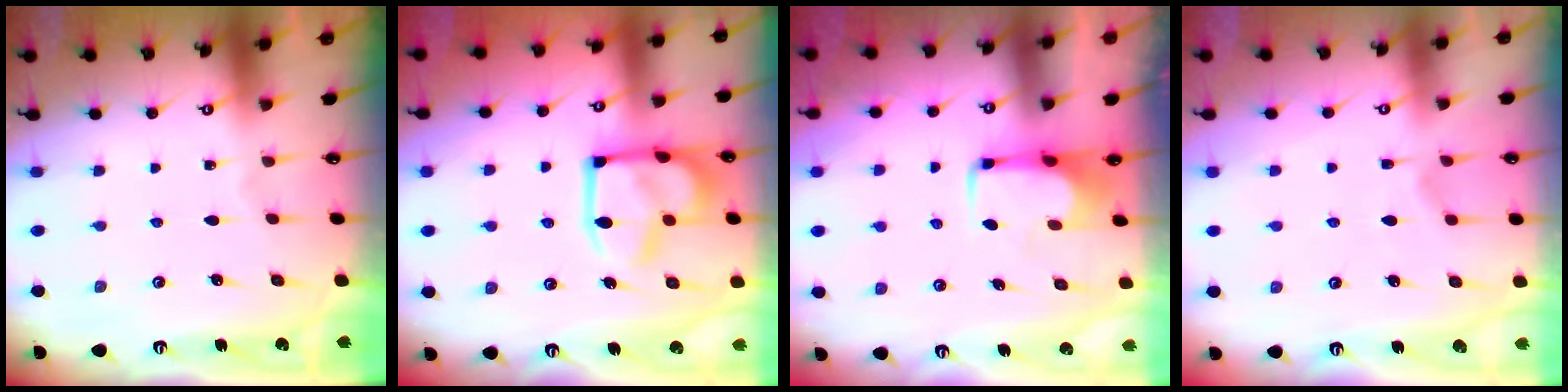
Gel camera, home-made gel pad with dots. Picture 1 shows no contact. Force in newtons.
{"total": 14.6, "press": 14.5, "slide": 1.8}
{"total": 1.6, "press": 1.6, "slide": 0.2}
{"total": 2.0, "press": 1.5, "slide": 1.3}